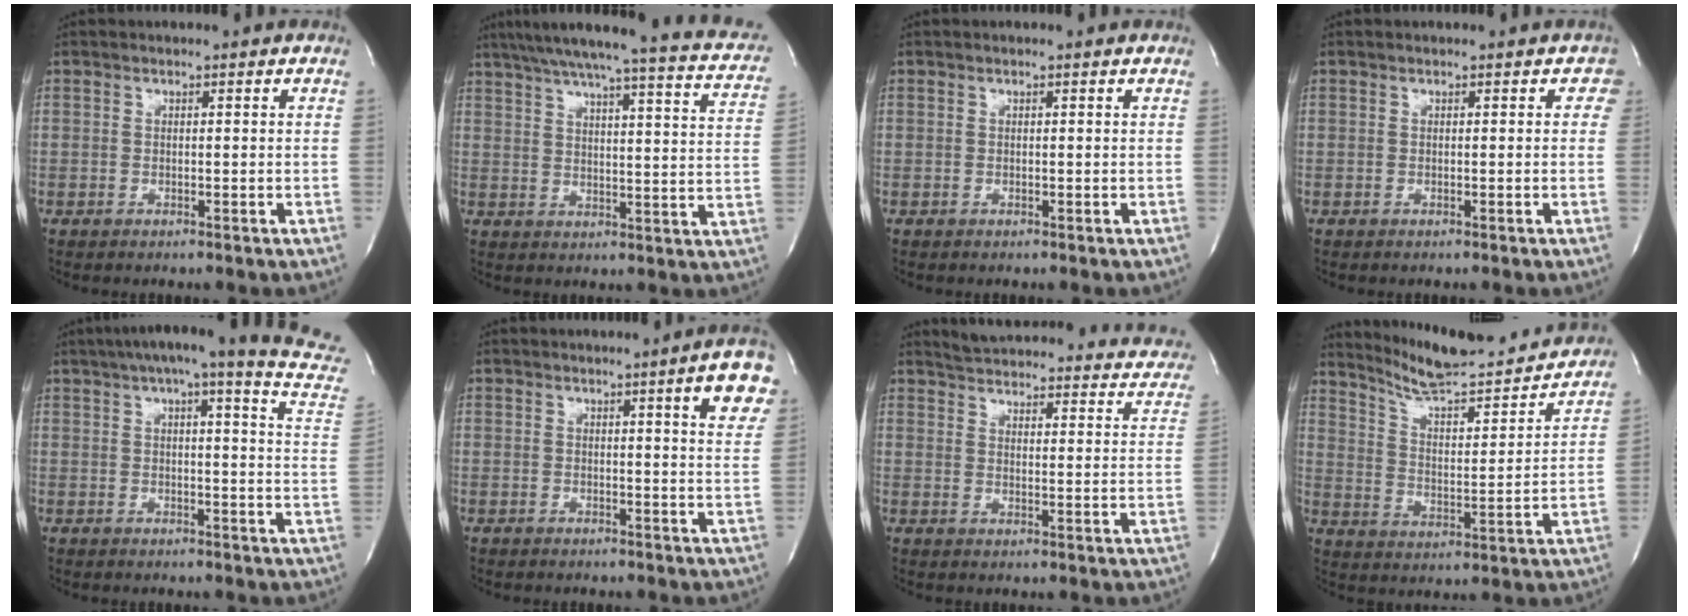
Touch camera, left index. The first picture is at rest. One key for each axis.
{"total": 23.8, "fx": 19.8, "fy": 2.7, "fz": 13.0, "tx": -0.188, "ty": -0.003, "tz": 0.236}
{"total": 0.0}
{"total": 1.1, "fx": 0.3, "fy": 1.0, "fz": 0.3, "tx": 0.019, "ty": 0.006, "tz": -0.004}
{"total": 21.6, "fx": 17.6, "fy": 1.3, "fz": 12.5, "tx": -0.175, "ty": -0.014, "tz": 0.199}
{"total": 6.9, "fx": 3.5, "fy": 0.5, "fz": 5.9, "tx": -0.065, "ty": -0.013, "tz": 0.028}
{"total": 24.7, "fx": 22.4, "fy": 5.4, "fz": 8.8, "tx": -0.121, "ty": -0.047, "tz": 0.253}
{"total": 19.4, "fx": 18.2, "fy": 1.8, "fz": 6.5, "tx": -0.102, "ty": -0.025, "tz": 0.264}